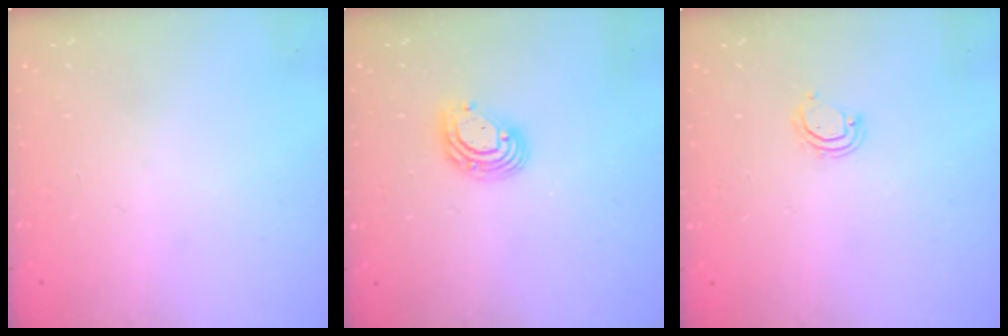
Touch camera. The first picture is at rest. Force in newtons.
{"total": 7.9, "press": 7.8, "slide": 1.5}
{"total": 3.7, "press": 3.7, "slide": 0.2}